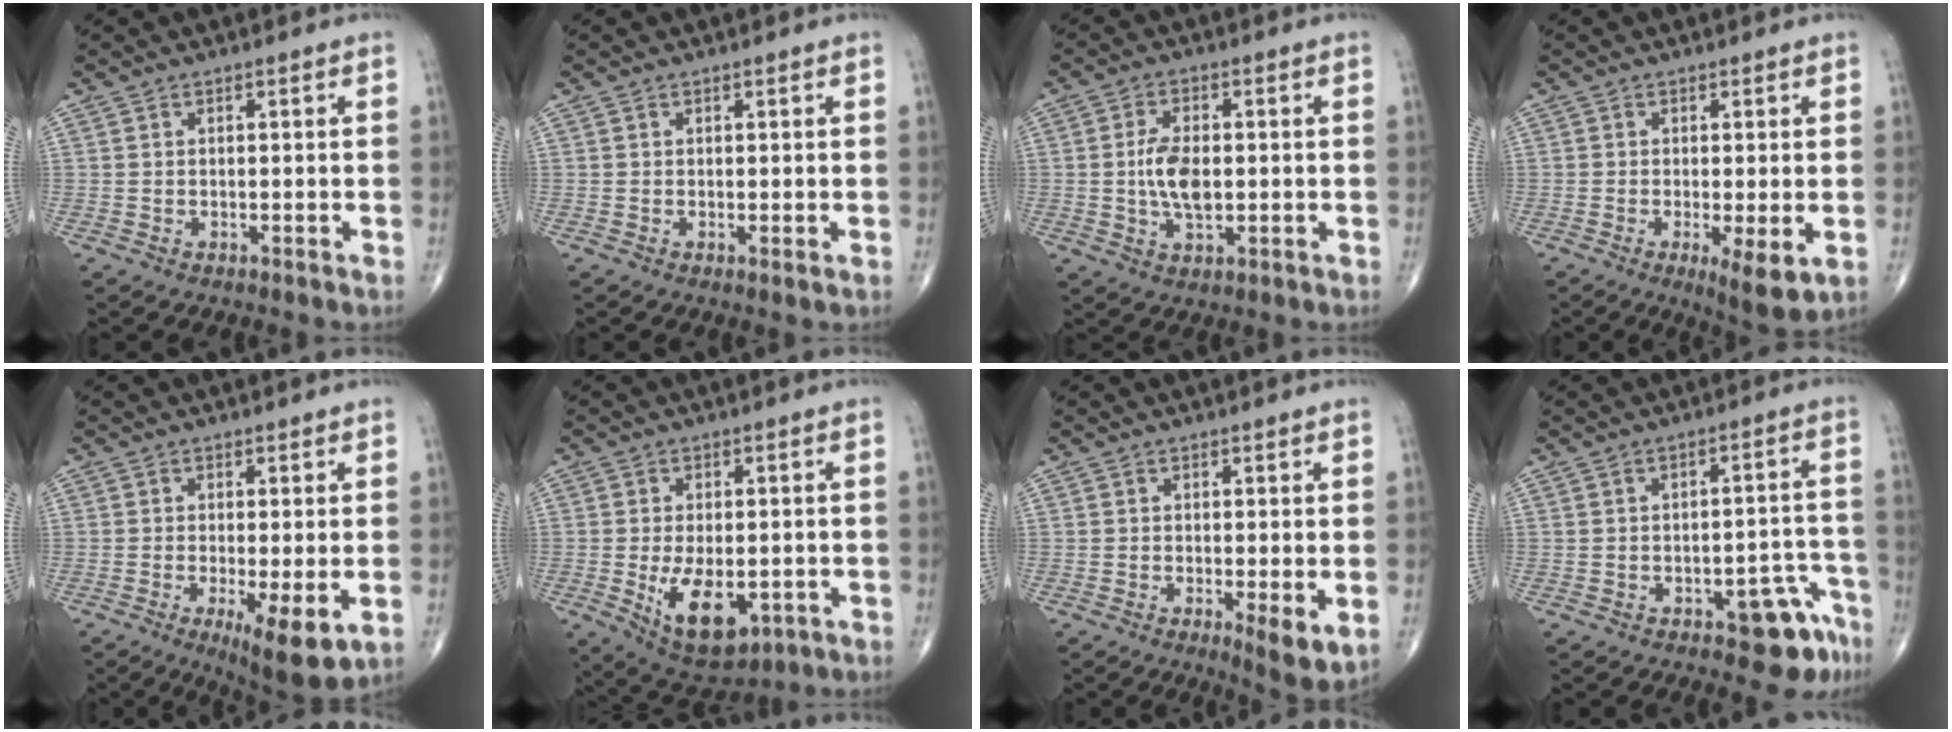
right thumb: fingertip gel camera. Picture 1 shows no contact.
{"total": 0.6, "force": [0.1, 0.2, 0.6], "torque": [-0.012, -0.003, -0.001]}
{"total": 7.2, "force": [-0.2, 3.8, 6.1], "torque": [-0.115, -0.001, -0.005]}
{"total": 6.4, "force": [-1.6, 1.7, 5.9], "torque": [-0.097, -0.021, -0.025]}
{"total": 9.1, "force": [-2.6, 2.6, 8.3], "torque": [-0.130, -0.024, -0.037]}
{"total": 11.4, "force": [-2.7, 6.1, 9.2], "torque": [-0.135, -0.011, -0.027]}
{"total": 5.6, "force": [-1.0, 1.6, 5.2], "torque": [-0.080, -0.018, -0.015]}
{"total": 8.5, "force": [-5.0, 3.5, 5.9], "torque": [-0.040, 0.039, -0.058]}